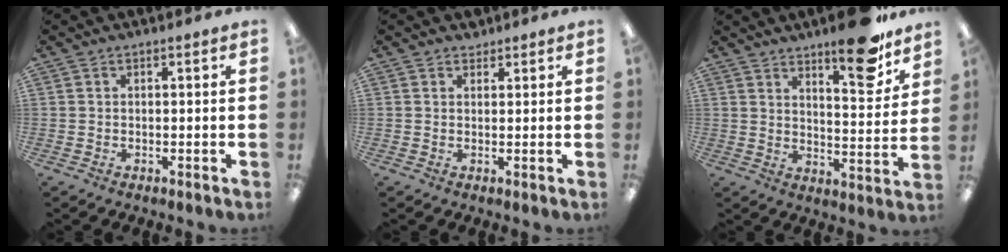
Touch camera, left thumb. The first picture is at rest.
{"total": 1.7, "force": [1.5, 0.9, 0.2], "torque": [0.003, -0.004, 0.027]}
{"total": 14.9, "force": [11.1, 4.2, 9.0], "torque": [-0.106, -0.078, 0.178]}